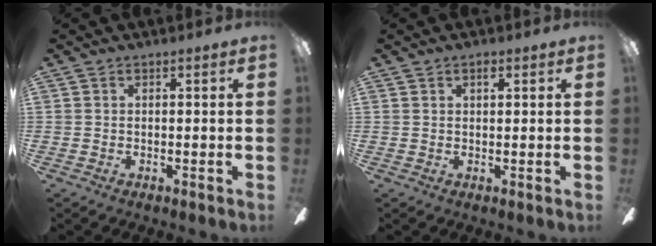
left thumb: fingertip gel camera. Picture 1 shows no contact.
{"total": 1.2, "force": [0.7, 0.5, 0.8], "torque": [-0.010, -0.002, 0.011]}